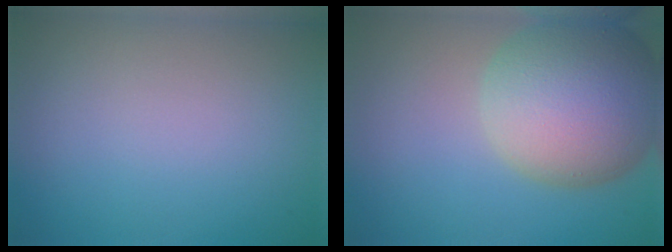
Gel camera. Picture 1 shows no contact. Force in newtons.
{"total": 12.0, "press": 12.0, "slide": 0.5}